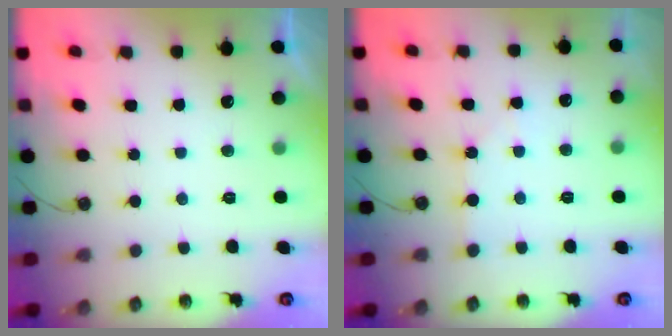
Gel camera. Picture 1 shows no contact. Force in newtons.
{"total": 0.9, "press": 0.9, "slide": 0.1}